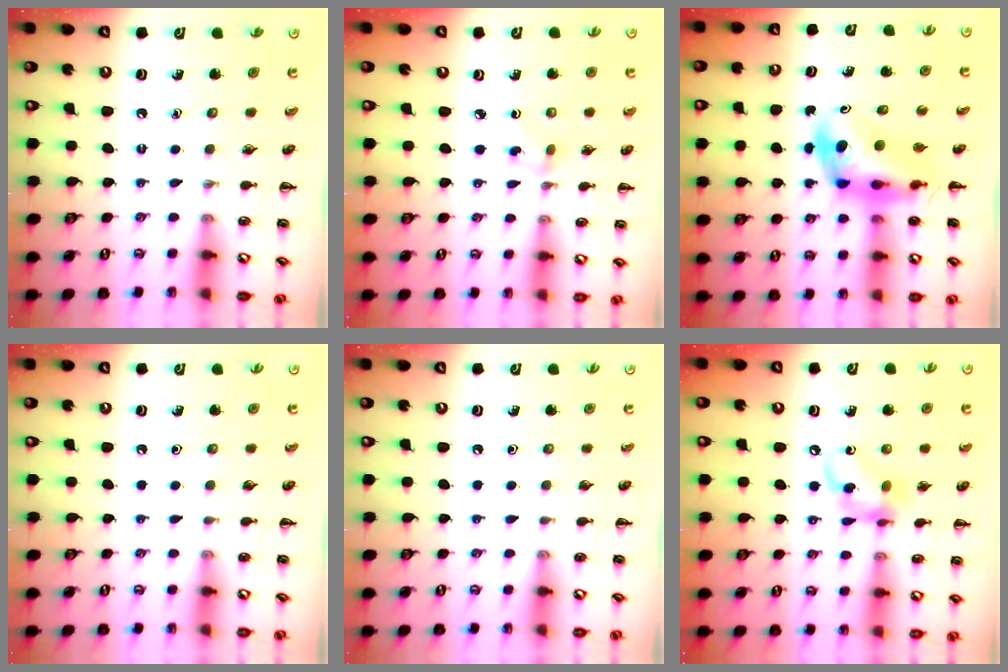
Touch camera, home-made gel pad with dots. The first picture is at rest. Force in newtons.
{"total": 2.4, "press": 2.1, "slide": 1.1}
{"total": 5.0, "press": 4.8, "slide": 1.3}
{"total": 0.0}
{"total": 0.0}
{"total": 10.7, "press": 10.5, "slide": 2.0}